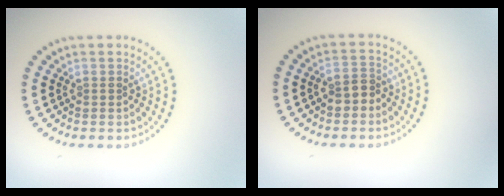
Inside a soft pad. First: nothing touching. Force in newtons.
{"total": 2.1, "press": 2.0, "slide": 0.8}